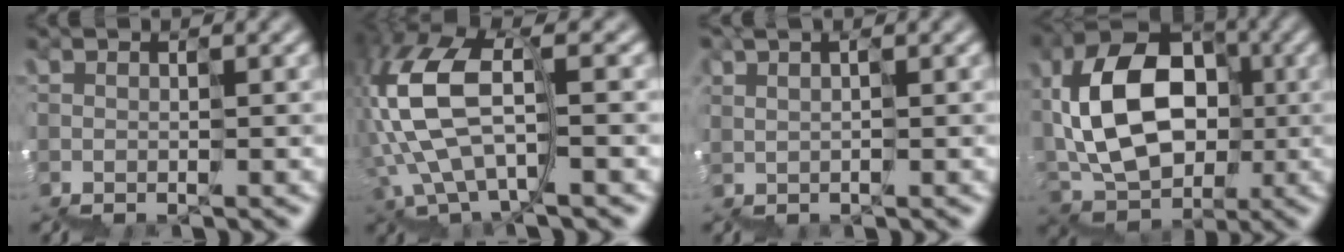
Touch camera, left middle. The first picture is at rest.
{"total": 7.5, "force": [0.1, 3.4, 6.7], "torque": [-0.173, 0.024, 0.001]}
{"total": 2.2, "force": [0.9, 1.1, 1.7], "torque": [-0.001, 0.018, 0.018]}
{"total": 8.7, "force": [1.5, 6.4, 5.7], "torque": [-0.112, 0.038, 0.019]}